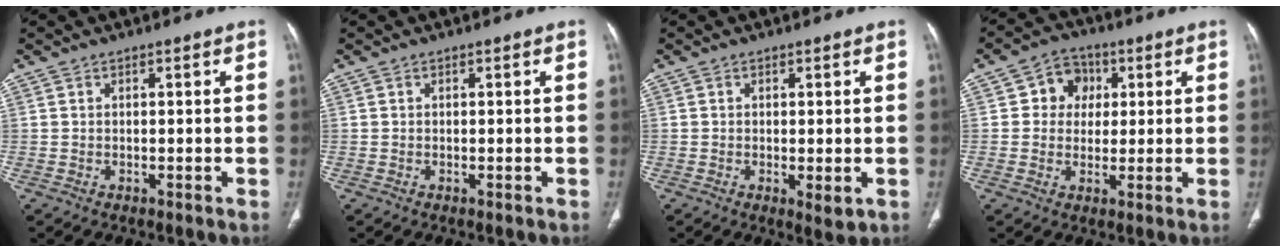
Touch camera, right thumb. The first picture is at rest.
{"total": 0.0}
{"total": 2.8, "force": [-0.6, 1.1, 2.6], "torque": [-0.042, -0.010, -0.007]}
{"total": 7.1, "force": [1.6, 6.3, 2.9], "torque": [-0.004, 0.005, 0.019]}